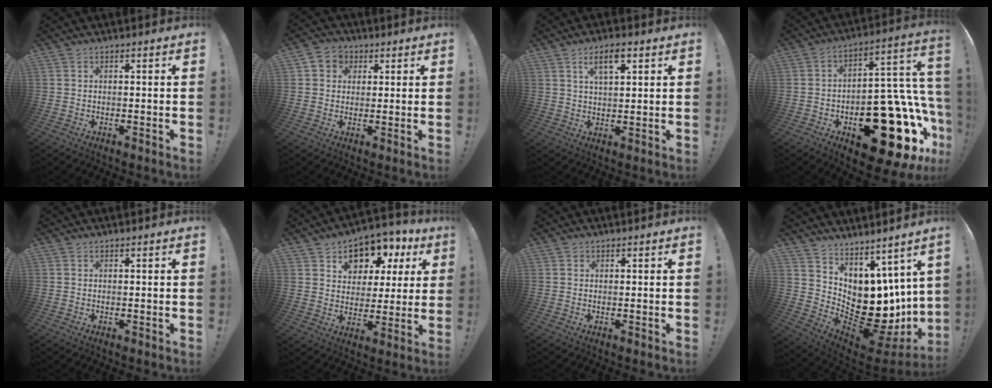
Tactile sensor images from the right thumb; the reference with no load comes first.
{"total": 5.2, "force": [1.2, 4.8, 1.6], "torque": [-0.027, 0.003, 0.024]}
{"total": 6.1, "force": [3.1, 2.3, 4.7], "torque": [-0.071, -0.006, 0.049]}
{"total": 31.1, "force": [-11.3, 16.4, 23.8], "torque": [-0.281, 0.058, -0.147]}
{"total": 0.0}
{"total": 9.9, "force": [5.7, 7.1, 3.9], "torque": [-0.059, -0.045, 0.104]}
{"total": 0.6, "force": [0.3, 0.5, 0.0], "torque": [-0.002, 0.002, 0.006]}
{"total": 8.1, "force": [-2.0, 6.6, 4.2], "torque": [-0.054, -0.042, -0.015]}